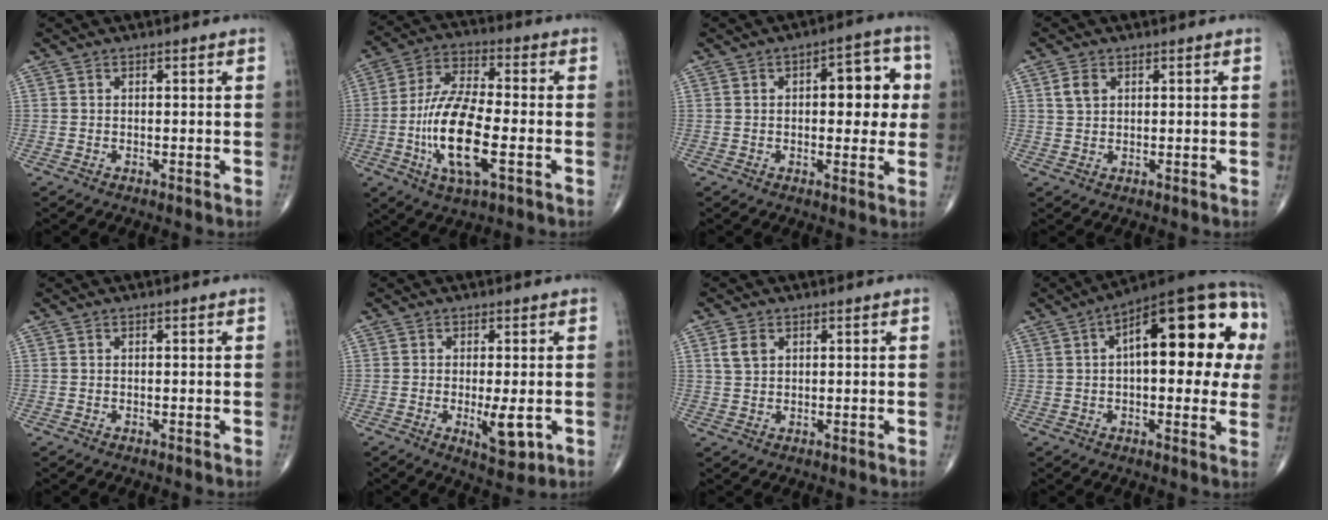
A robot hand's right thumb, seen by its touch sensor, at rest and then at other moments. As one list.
[{"total": 15.5, "force": [-3.9, 5.4, 14.0], "torque": [-0.281, 0.014, -0.073]}, {"total": 10.2, "force": [1.4, 4.8, 8.9], "torque": [-0.076, 0.016, 0.014]}, {"total": 2.8, "force": [1.1, 1.9, 1.7], "torque": [-0.028, 0.001, 0.023]}, {"total": 0.0}, {"total": 5.8, "force": [-1.2, 2.0, 5.3], "torque": [-0.079, -0.014, -0.012]}, {"total": 3.0, "force": [1.3, 2.0, 1.8], "torque": [-0.033, 0.001, 0.029]}, {"total": 24.0, "force": [4.8, 9.6, 21.5], "torque": [-0.277, 0.034, 0.056]}]